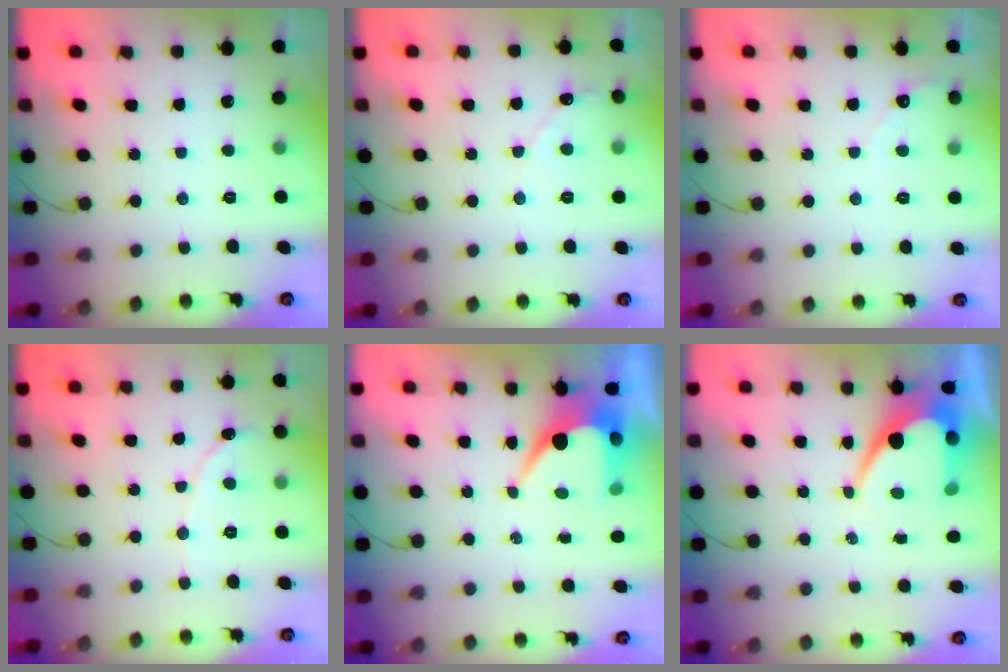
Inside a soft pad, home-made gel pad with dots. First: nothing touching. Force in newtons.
{"total": 4.5, "press": 4.4, "slide": 0.5}
{"total": 2.6, "press": 2.6, "slide": 0.2}
{"total": 1.7, "press": 1.7, "slide": 0.1}
{"total": 7.4, "press": 7.4, "slide": 0.8}
{"total": 10.2, "press": 10.2, "slide": 0.7}